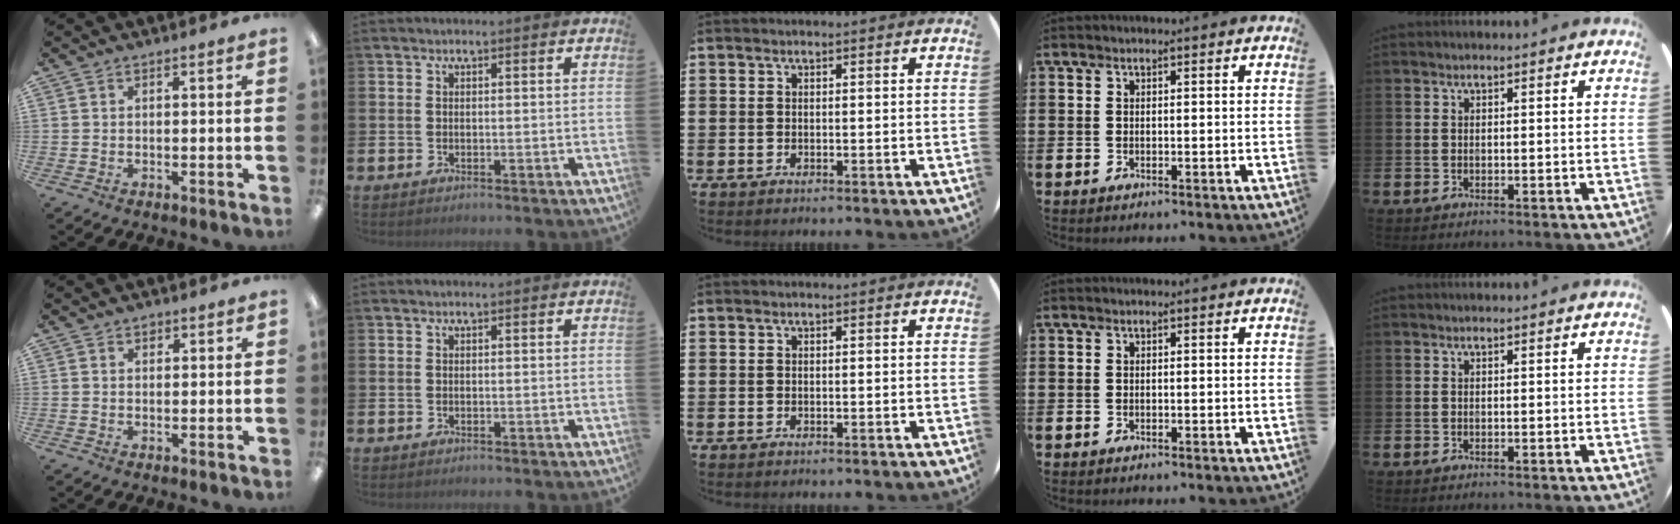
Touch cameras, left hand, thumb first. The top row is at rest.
{"thumb": {"total": 1.3, "force": [0.8, 0.8, 0.6], "torque": [-0.005, -0.003, 0.013]}}